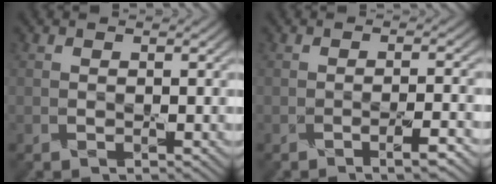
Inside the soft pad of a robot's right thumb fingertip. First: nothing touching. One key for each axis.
{"total": 3.3, "fx": -1.8, "fy": 0.7, "fz": 2.7, "tx": -0.041, "ty": 0.002, "tz": -0.033}